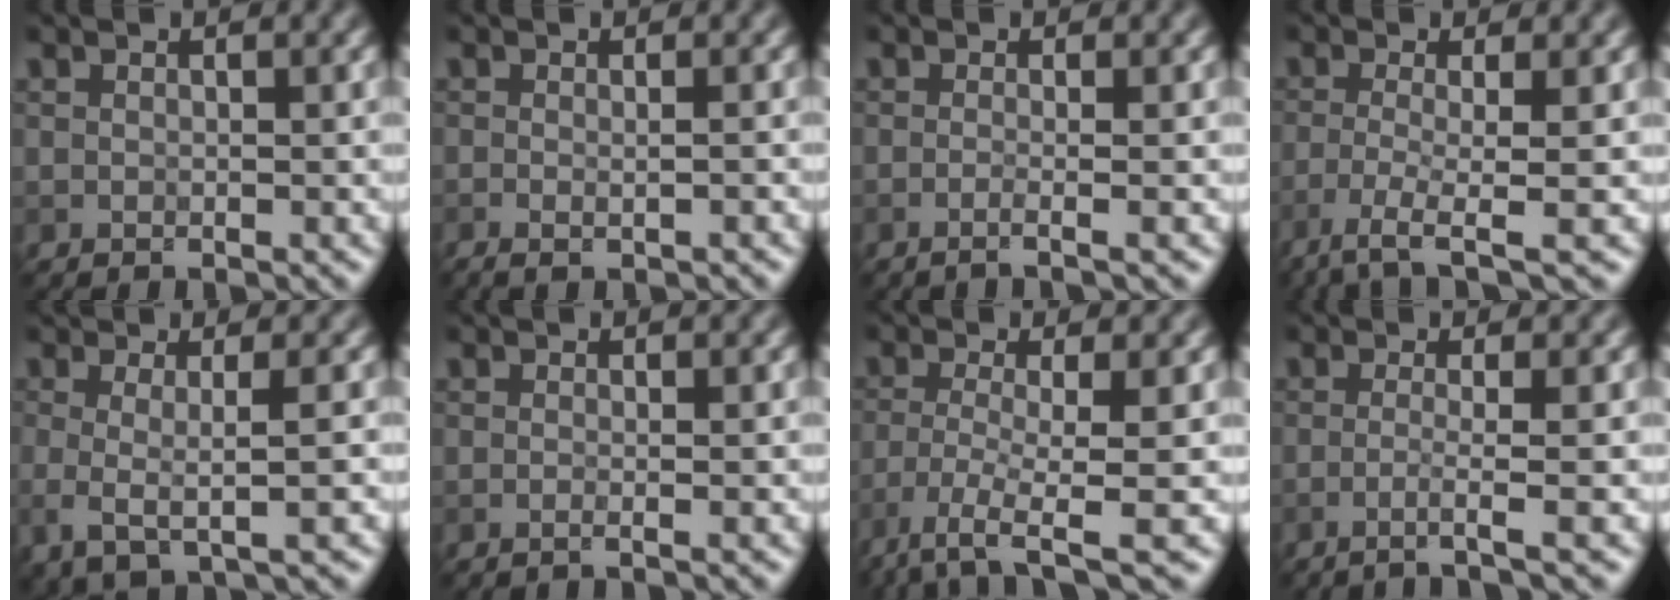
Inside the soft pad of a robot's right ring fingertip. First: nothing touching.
{"total": 1.9, "force": [-0.7, 0.7, 1.6], "torque": [-0.016, 0.002, -0.010]}
{"total": 2.1, "force": [-0.5, 0.8, 1.8], "torque": [-0.005, -0.004, -0.030]}
{"total": 4.4, "force": [-2.4, 0.8, 3.6], "torque": [-0.069, -0.008, -0.060]}
{"total": 3.3, "force": [-0.2, 0.9, 3.2], "torque": [-0.059, -0.007, -0.005]}
{"total": 1.2, "force": [-0.1, 0.5, 1.0], "torque": [-0.005, -0.009, -0.014]}
{"total": 5.4, "force": [-3.3, 1.0, 4.2], "torque": [-0.087, -0.011, -0.072]}
{"total": 2.5, "force": [-1.0, 0.3, 2.3], "torque": [-0.031, 0.001, -0.037]}